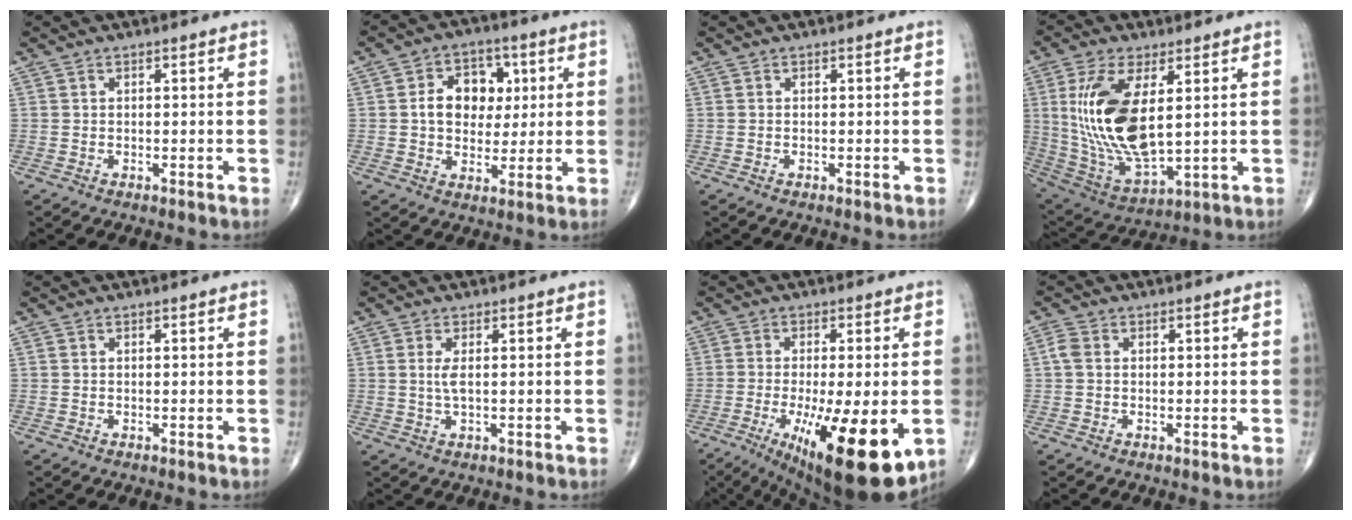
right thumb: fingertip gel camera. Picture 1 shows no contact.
{"total": 10.6, "force": [1.7, 7.9, 6.8], "torque": [-0.061, 0.006, 0.026]}
{"total": 0.0}
{"total": 18.6, "force": [3.3, 8.2, 16.3], "torque": [-0.329, -0.024, 0.079]}
{"total": 0.0}
{"total": 2.5, "force": [0.4, 0.6, 2.4], "torque": [-0.058, -0.002, 0.013]}
{"total": 19.6, "force": [-6.1, 5.6, 17.7], "torque": [-0.247, -0.027, -0.073]}
{"total": 2.1, "force": [0.2, 1.5, 1.4], "torque": [-0.033, 0.006, 0.001]}